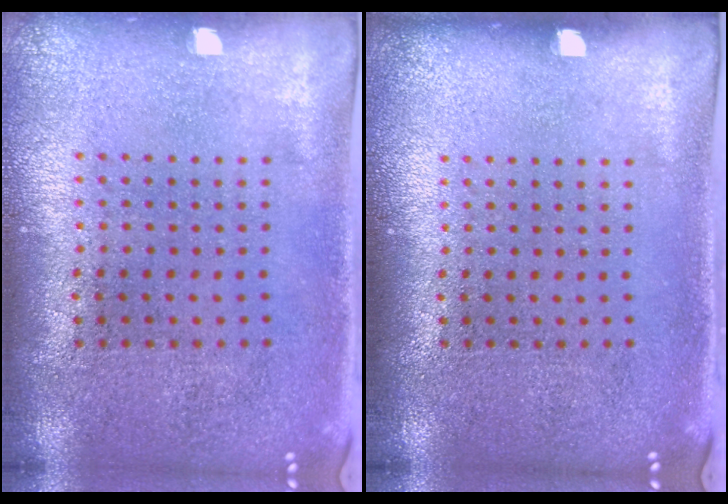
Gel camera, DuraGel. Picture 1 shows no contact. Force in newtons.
{"total": 0.0}